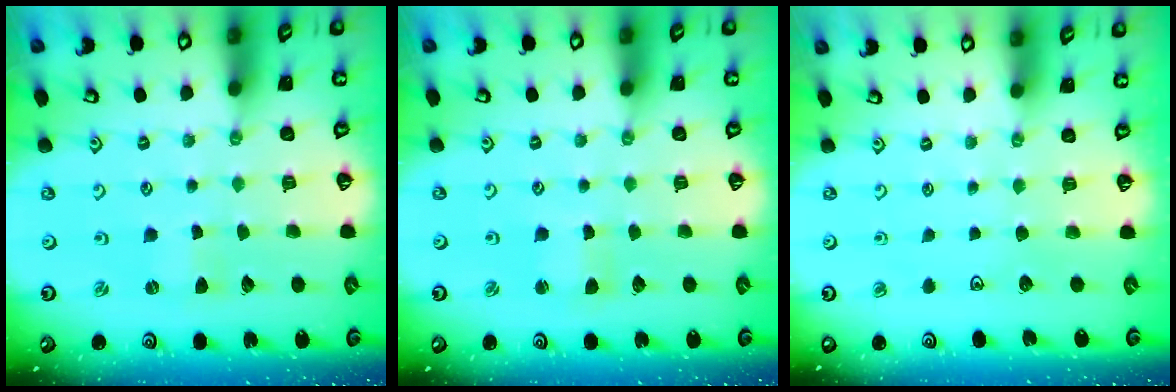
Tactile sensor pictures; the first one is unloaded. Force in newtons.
{"total": 1.5, "press": 1.5, "slide": 0.2}
{"total": 0.0}